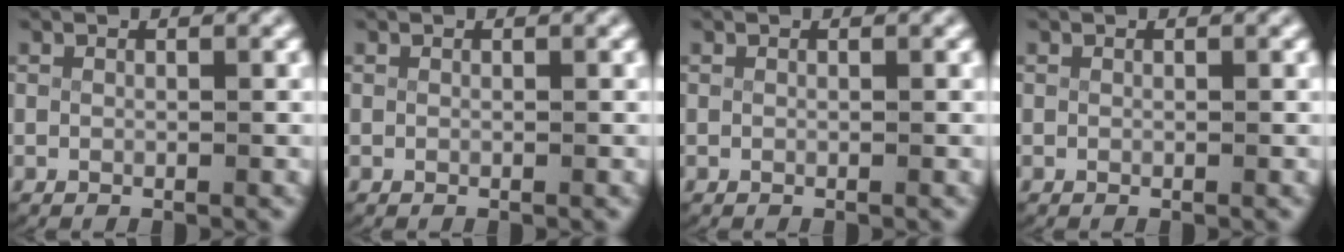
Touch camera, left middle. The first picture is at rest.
{"total": 0.0}
{"total": 0.0}
{"total": 0.0}